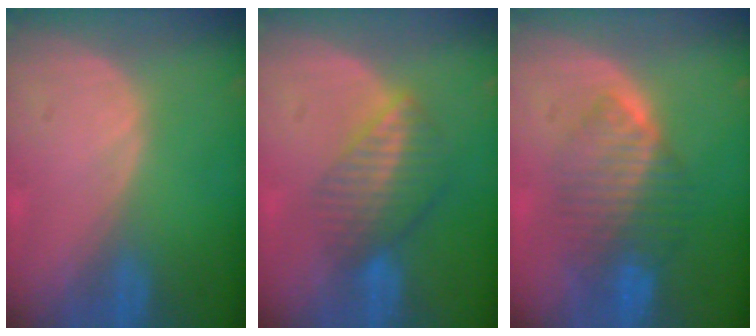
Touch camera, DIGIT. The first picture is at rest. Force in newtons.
{"total": 6.7, "press": 5.8, "slide": 3.4}
{"total": 6.9, "press": 6.9, "slide": 0.8}